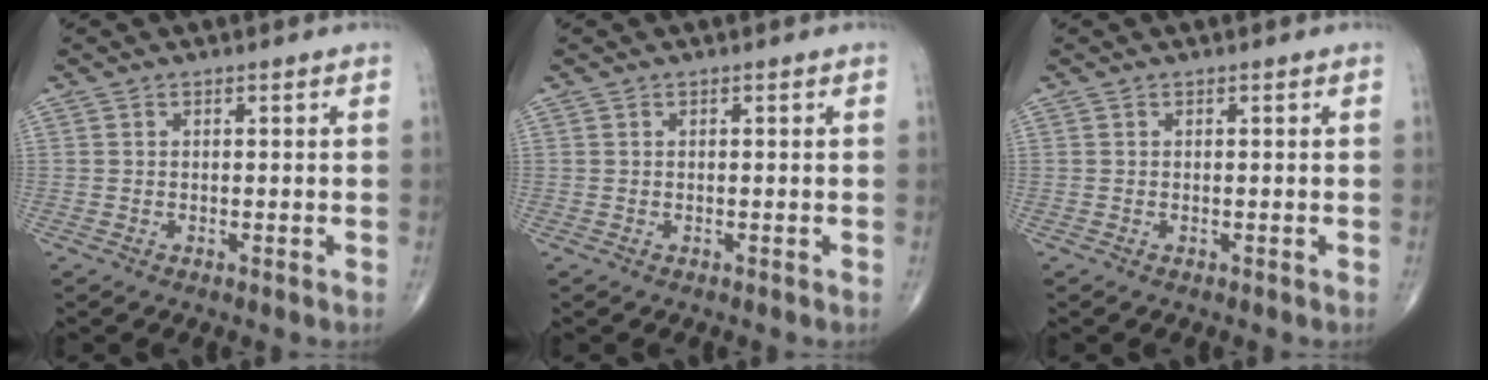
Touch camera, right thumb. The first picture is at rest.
{"total": 0.0}
{"total": 0.0}